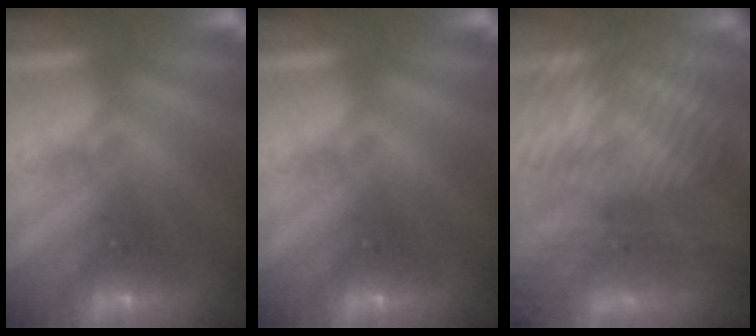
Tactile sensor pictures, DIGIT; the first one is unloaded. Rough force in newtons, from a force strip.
{"total": 0.0}
{"total": 10.8}